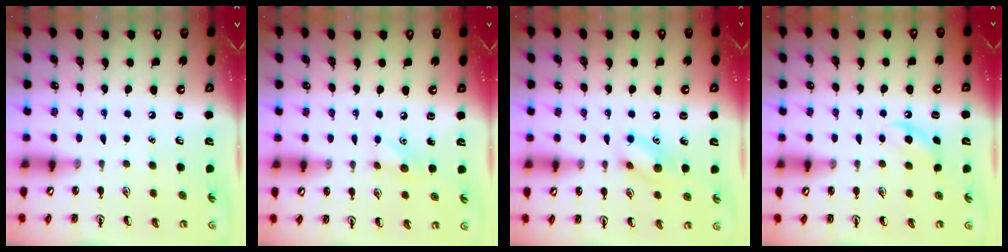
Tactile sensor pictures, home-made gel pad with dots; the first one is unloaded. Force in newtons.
{"total": 6.1, "press": 5.8, "slide": 1.6}
{"total": 8.9, "press": 8.9, "slide": 1.1}
{"total": 3.7, "press": 3.5, "slide": 1.2}